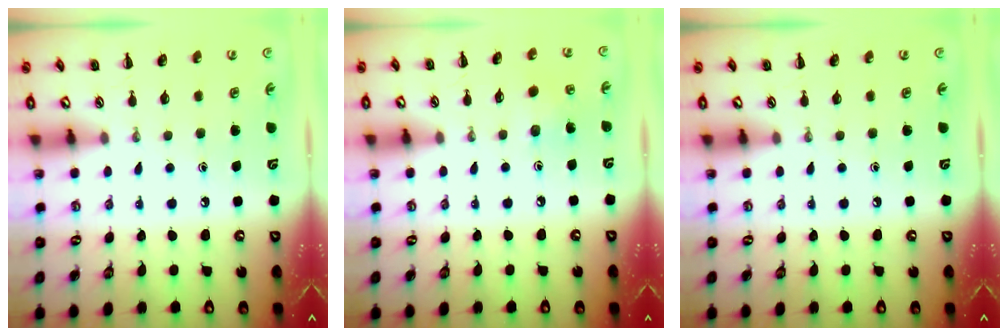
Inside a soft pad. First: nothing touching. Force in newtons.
{"total": 4.3, "press": 4.1, "slide": 1.3}
{"total": 0.0}